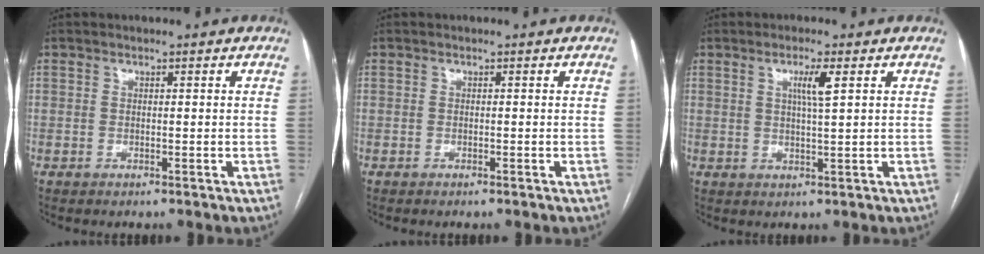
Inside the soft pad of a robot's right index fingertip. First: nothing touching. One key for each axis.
{"total": 0.0}
{"total": 3.6, "fx": 1.4, "fy": -0.2, "fz": 3.3, "tx": -0.061, "ty": -0.003, "tz": 0.023}